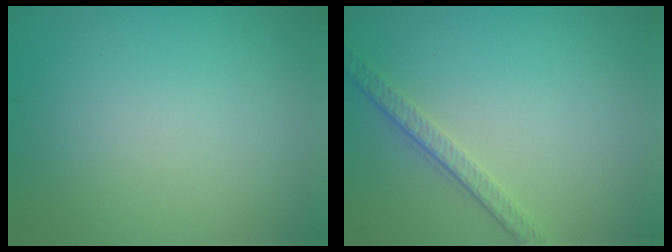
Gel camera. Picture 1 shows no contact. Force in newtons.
{"total": 3.1, "press": 2.3, "slide": 2.1}